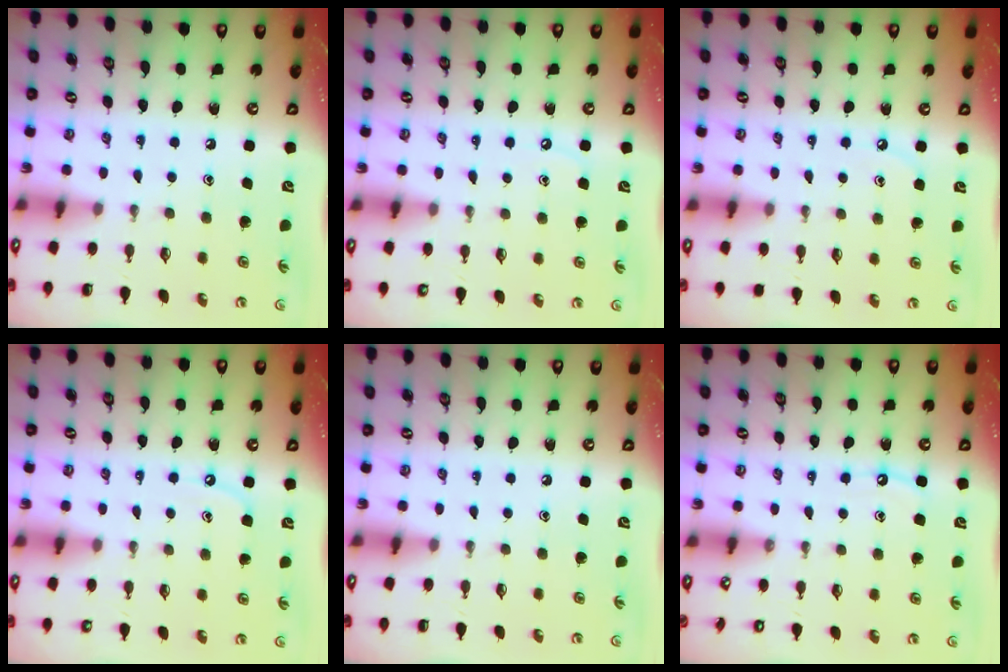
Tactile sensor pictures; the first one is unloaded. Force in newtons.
{"total": 4.5, "press": 4.4, "slide": 0.4}
{"total": 4.3, "press": 4.3, "slide": 0.6}
{"total": 3.8, "press": 3.8, "slide": 0.6}
{"total": 0.0}
{"total": 4.9, "press": 4.9, "slide": 0.6}